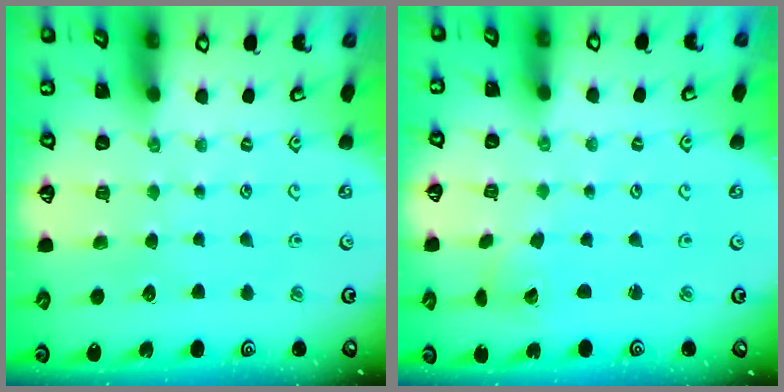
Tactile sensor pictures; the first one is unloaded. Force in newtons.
{"total": 2.0, "press": 2.0, "slide": 0.3}